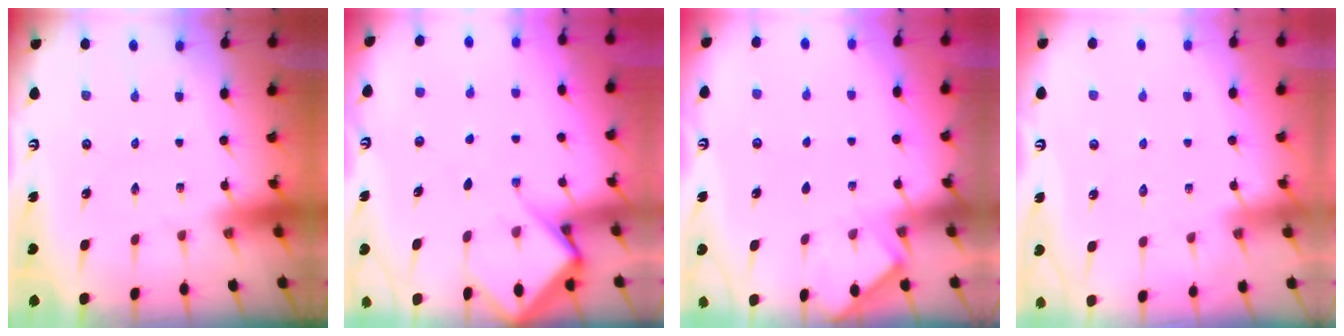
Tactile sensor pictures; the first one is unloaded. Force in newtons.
{"total": 8.7, "press": 8.6, "slide": 0.9}
{"total": 4.4, "press": 4.3, "slide": 0.5}
{"total": 3.0, "press": 3.0, "slide": 0.3}